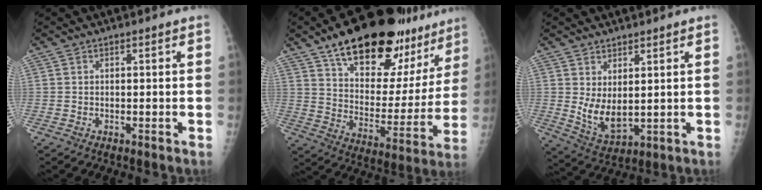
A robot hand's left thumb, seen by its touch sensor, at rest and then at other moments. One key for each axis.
{"total": 28.4, "fx": 19.8, "fy": 12.2, "fz": 16.3, "tx": -0.195, "ty": -0.067, "tz": 0.291}
{"total": 7.3, "fx": 2.1, "fy": 4.4, "fz": 5.5, "tx": -0.086, "ty": -0.031, "tz": 0.052}